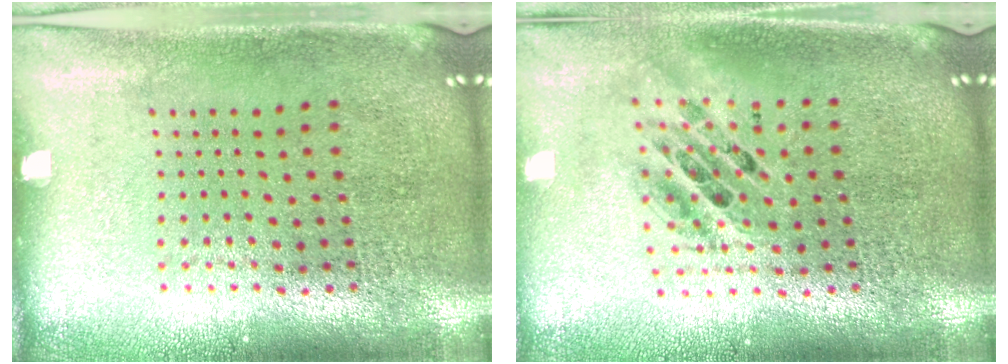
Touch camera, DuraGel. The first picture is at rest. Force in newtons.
{"total": 1.7, "press": 1.4, "slide": 1.0}